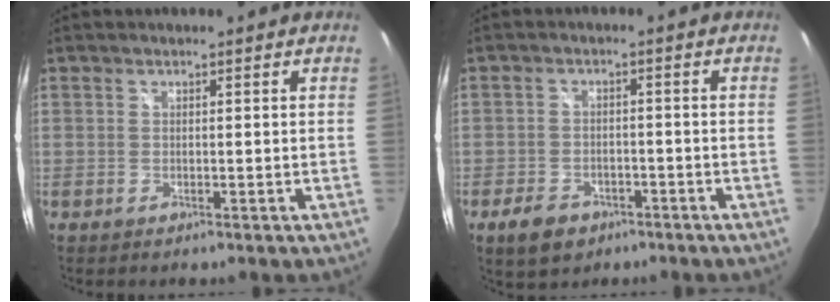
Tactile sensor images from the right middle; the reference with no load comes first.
{"total": 6.3, "force": [-3.9, 4.0, 2.8], "torque": [-0.076, 0.001, -0.057]}